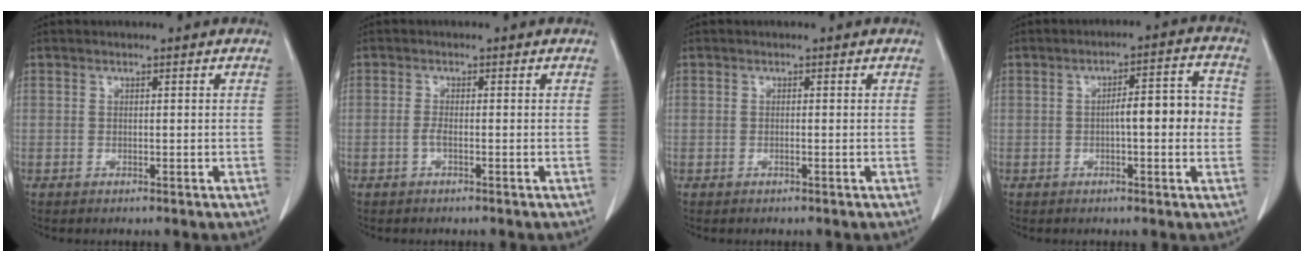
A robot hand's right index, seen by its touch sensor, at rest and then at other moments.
{"total": 1.1, "force": [-0.5, 0.1, 1.0], "torque": [-0.019, 0.001, -0.012]}
{"total": 0.0}
{"total": 7.6, "force": [-0.3, 1.6, 7.4], "torque": [-0.104, 0.023, -0.004]}